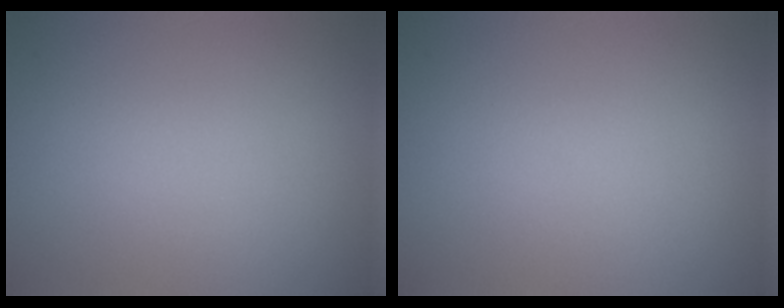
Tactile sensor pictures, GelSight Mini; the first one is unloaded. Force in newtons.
{"total": 0.0}